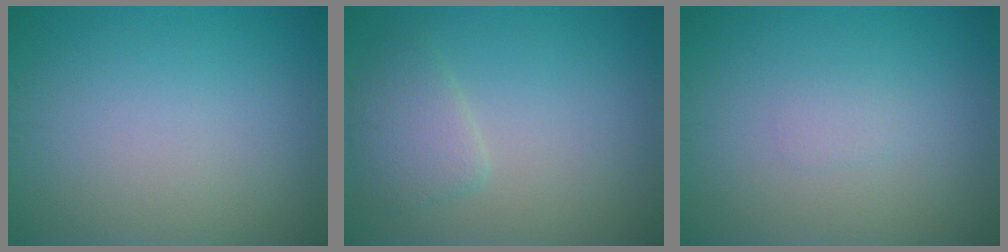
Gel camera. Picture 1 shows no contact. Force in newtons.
{"total": 2.5, "press": 2.5, "slide": 0.2}
{"total": 0.8, "press": 0.8, "slide": 0.1}